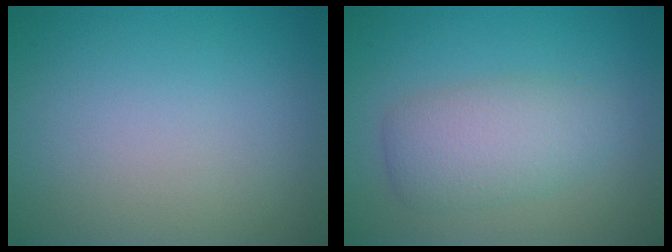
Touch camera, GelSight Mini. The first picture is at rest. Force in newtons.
{"total": 4.0, "press": 4.0, "slide": 0.1}